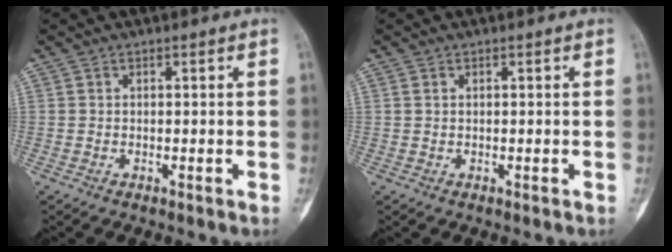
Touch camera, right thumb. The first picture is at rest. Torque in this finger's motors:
{"motor_torque": [-0.06, -0.27, 0.23, 0.00, 0.04]}